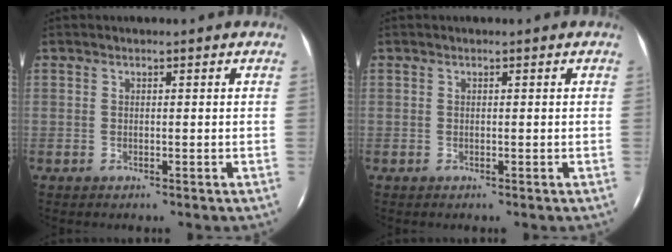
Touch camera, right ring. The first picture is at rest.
{"total": 0.0}